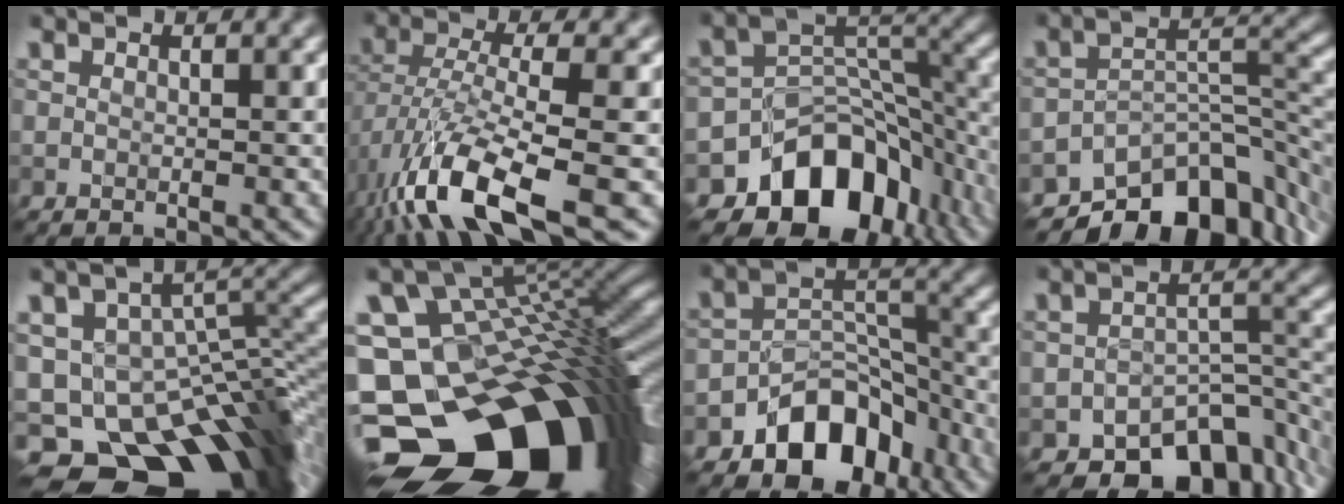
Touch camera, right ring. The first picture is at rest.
{"total": 10.2, "force": [-5.1, 3.3, 8.1], "torque": [-0.162, -0.002, -0.100]}
{"total": 11.4, "force": [-6.1, 7.8, 5.7], "torque": [-0.076, -0.008, -0.102]}
{"total": 9.9, "force": [-7.2, 4.8, 4.8], "torque": [-0.053, -0.013, -0.121]}
{"total": 15.2, "force": [-8.9, 7.3, 10.0], "torque": [-0.169, -0.013, -0.119]}
{"total": 19.9, "force": [-5.9, 13.0, 13.9], "torque": [-0.239, -0.038, -0.069]}
{"total": 8.1, "force": [-4.8, 5.3, 3.8], "torque": [-0.034, -0.005, -0.078]}
{"total": 9.1, "force": [-6.3, 4.8, 4.4], "torque": [-0.043, -0.017, -0.096]}